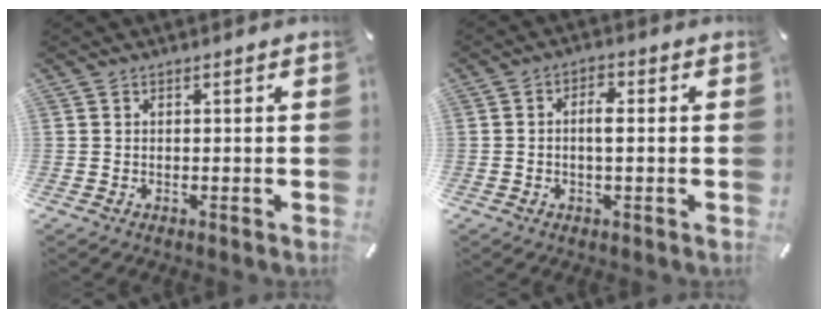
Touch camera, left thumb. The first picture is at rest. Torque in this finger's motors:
{"motor_torque": [-0.16, -0.07, 0.03, 0.04, 0.06]}